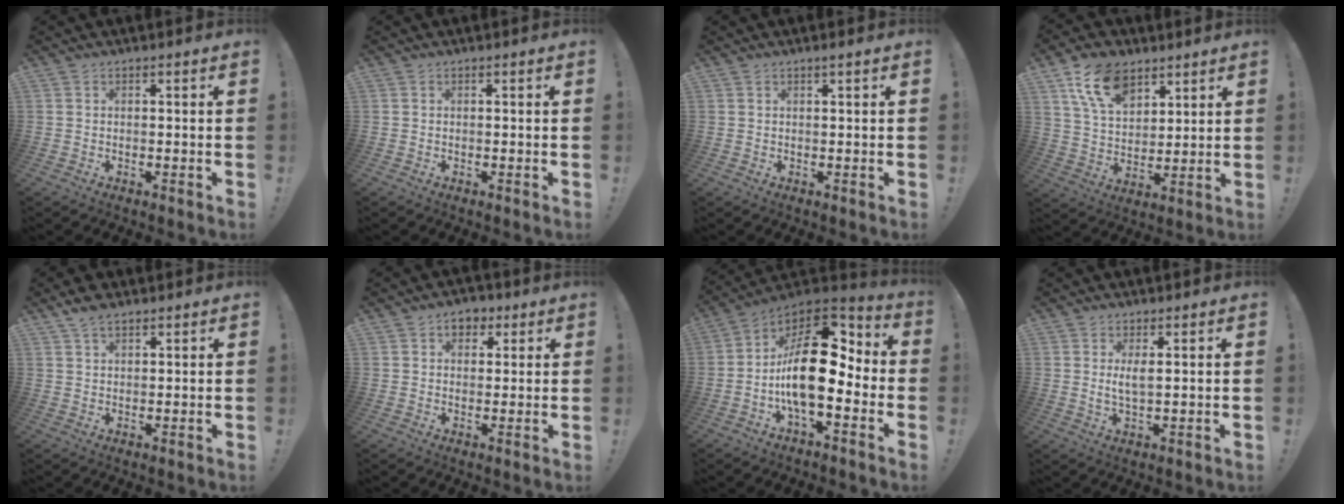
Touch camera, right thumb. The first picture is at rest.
{"total": 0.0}
{"total": 0.8, "force": [0.5, -0.2, 0.7], "torque": [-0.021, 0.005, 0.009]}
{"total": 13.8, "force": [8.4, 8.1, 7.4], "torque": [-0.136, -0.029, 0.161]}
{"total": 4.5, "force": [3.3, 1.9, 2.4], "torque": [-0.041, -0.010, 0.062]}
{"total": 5.0, "force": [2.0, 3.8, 2.4], "torque": [-0.026, -0.001, 0.034]}
{"total": 21.2, "force": [-1.5, 10.1, 18.5], "torque": [-0.322, 0.014, -0.023]}
{"total": 3.6, "force": [1.1, 0.9, 3.3], "torque": [-0.059, -0.006, 0.018]}